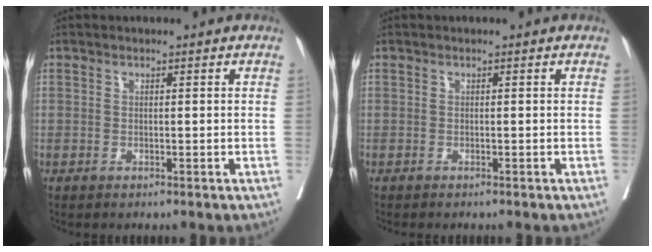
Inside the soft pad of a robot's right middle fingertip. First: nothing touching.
{"total": 0.9, "force": [-0.8, 0.1, 0.3], "torque": [0.000, 0.001, -0.012]}